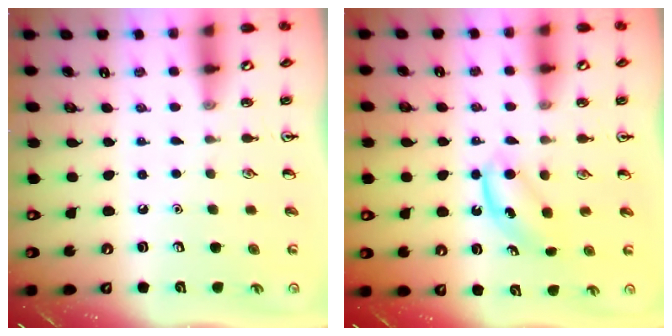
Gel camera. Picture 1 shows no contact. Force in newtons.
{"total": 5.0, "press": 4.9, "slide": 1.1}